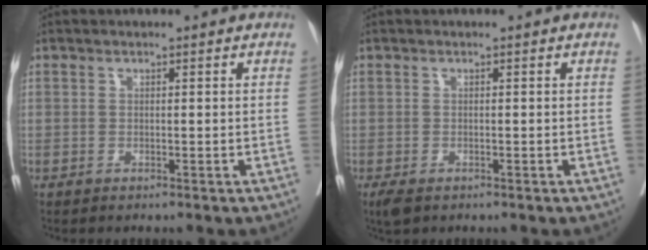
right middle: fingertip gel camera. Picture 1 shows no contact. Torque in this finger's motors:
{"motor_torque": [0.14, -0.26, 0.00, 0.01]}